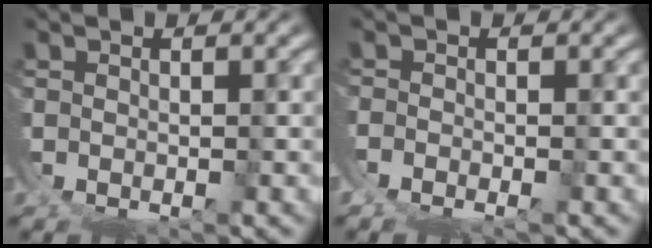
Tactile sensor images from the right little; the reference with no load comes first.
{"total": 3.0, "force": [-1.9, 2.2, 0.8], "torque": [-0.022, -0.004, -0.041]}